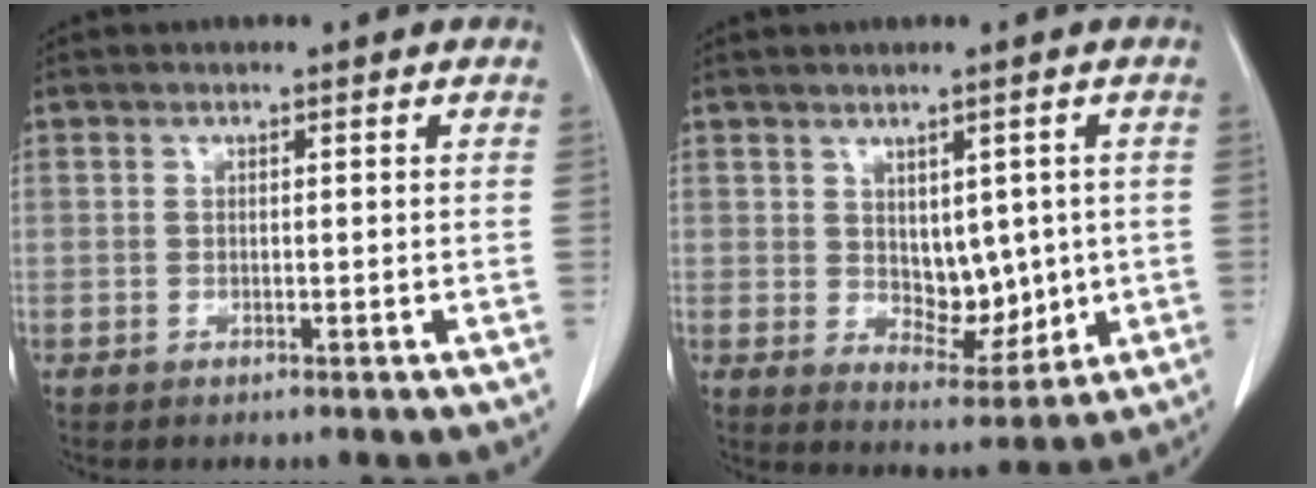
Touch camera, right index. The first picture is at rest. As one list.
[{"total": 8.4, "force": [0.6, 5.2, 6.5], "torque": [-0.095, 0.000, 0.030]}]